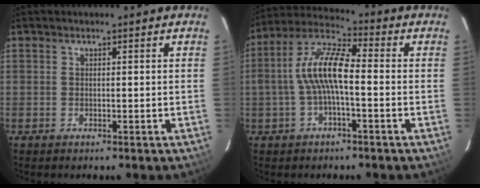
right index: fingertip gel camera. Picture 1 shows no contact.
{"total": 9.8, "force": [-1.2, 3.0, 9.3], "torque": [-0.195, 0.018, -0.025]}